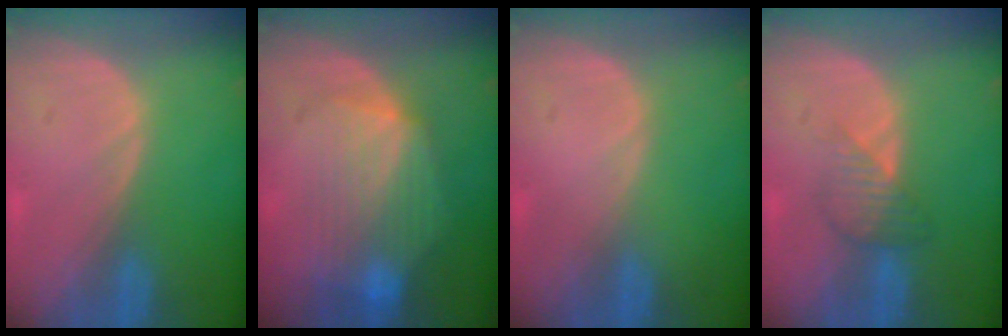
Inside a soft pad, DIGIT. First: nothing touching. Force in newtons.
{"total": 8.9, "press": 8.2, "slide": 3.4}
{"total": 0.0}
{"total": 3.1, "press": 3.1, "slide": 0.5}